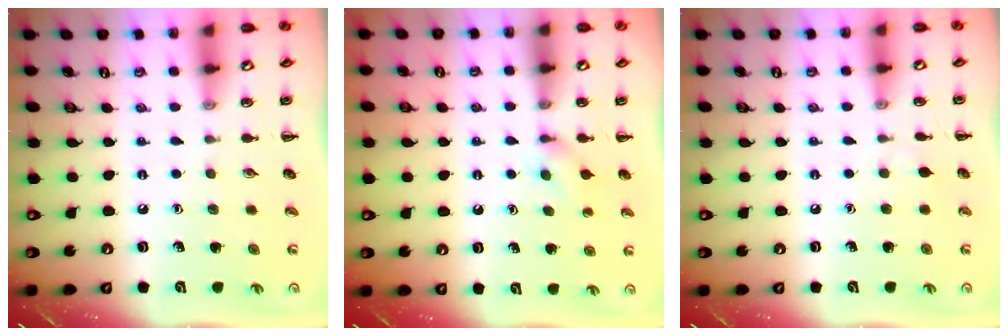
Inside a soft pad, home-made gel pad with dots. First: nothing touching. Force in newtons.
{"total": 4.7, "press": 4.3, "slide": 1.7}
{"total": 3.0, "press": 2.7, "slide": 1.2}